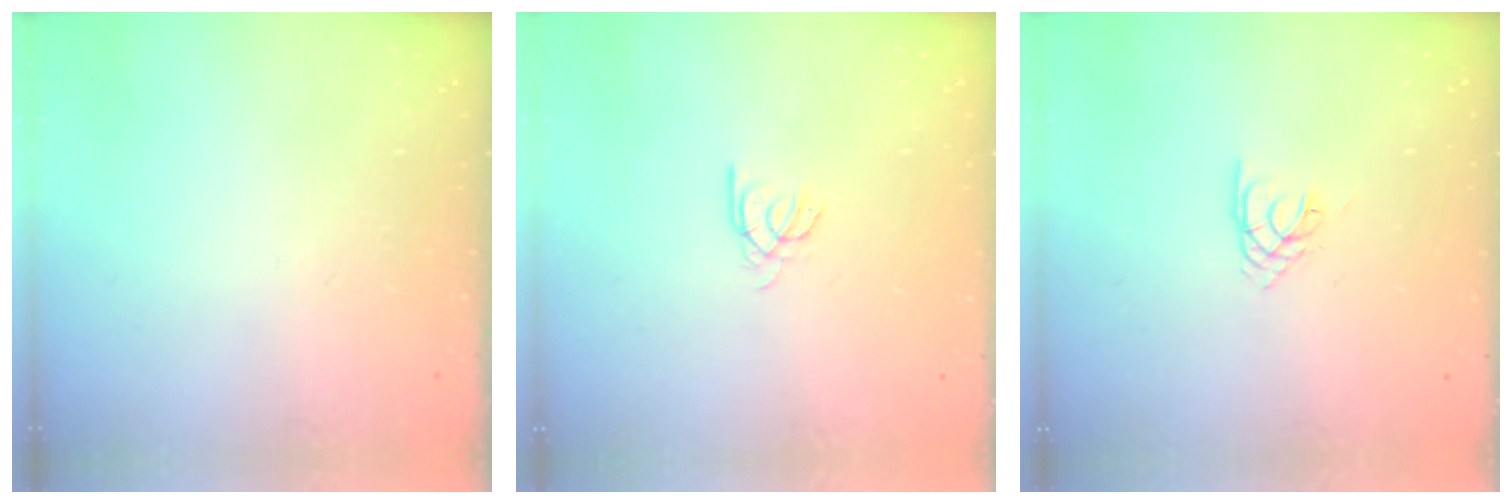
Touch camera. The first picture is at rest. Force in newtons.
{"total": 2.0, "press": 1.9, "slide": 0.4}
{"total": 1.7, "press": 1.7, "slide": 0.4}